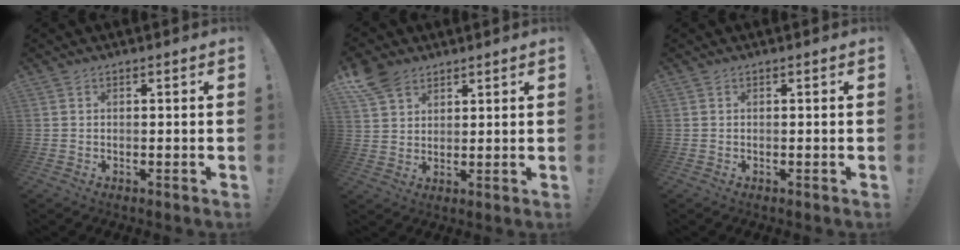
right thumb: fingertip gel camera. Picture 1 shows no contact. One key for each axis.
{"total": 8.1, "fx": 5.6, "fy": 5.1, "fz": 2.8, "tx": -0.051, "ty": -0.026, "tz": 0.110}
{"total": 0.0}